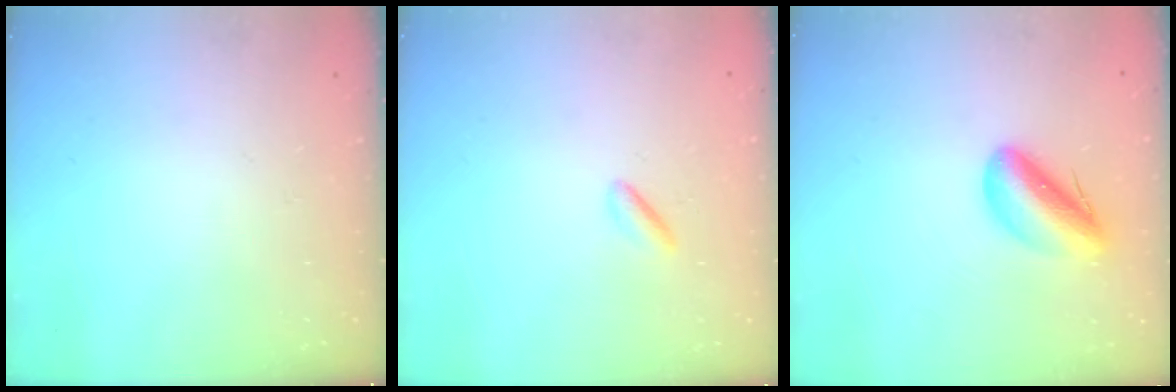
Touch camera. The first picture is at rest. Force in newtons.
{"total": 1.9, "press": 1.7, "slide": 0.7}
{"total": 9.7, "press": 9.3, "slide": 2.8}